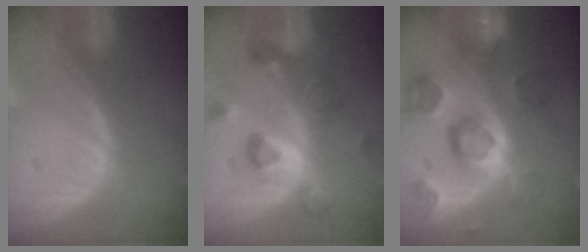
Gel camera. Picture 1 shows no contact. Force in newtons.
{"total": 8.8, "press": 7.9, "slide": 3.7}
{"total": 11.3, "press": 10.0, "slide": 5.2}